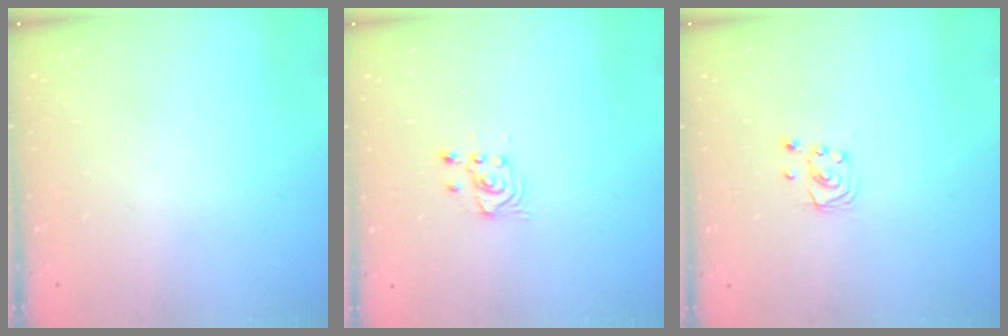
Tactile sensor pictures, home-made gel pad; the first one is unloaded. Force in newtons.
{"total": 2.6, "press": 2.5, "slide": 0.3}
{"total": 2.7, "press": 2.7, "slide": 0.2}